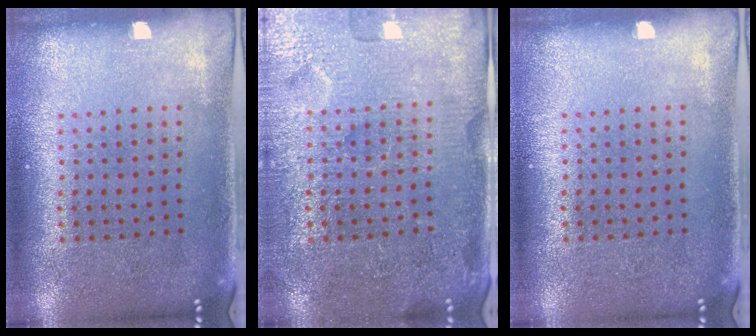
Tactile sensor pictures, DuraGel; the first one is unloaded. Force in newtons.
{"total": 4.0, "press": 3.9, "slide": 1.0}
{"total": 0.0}